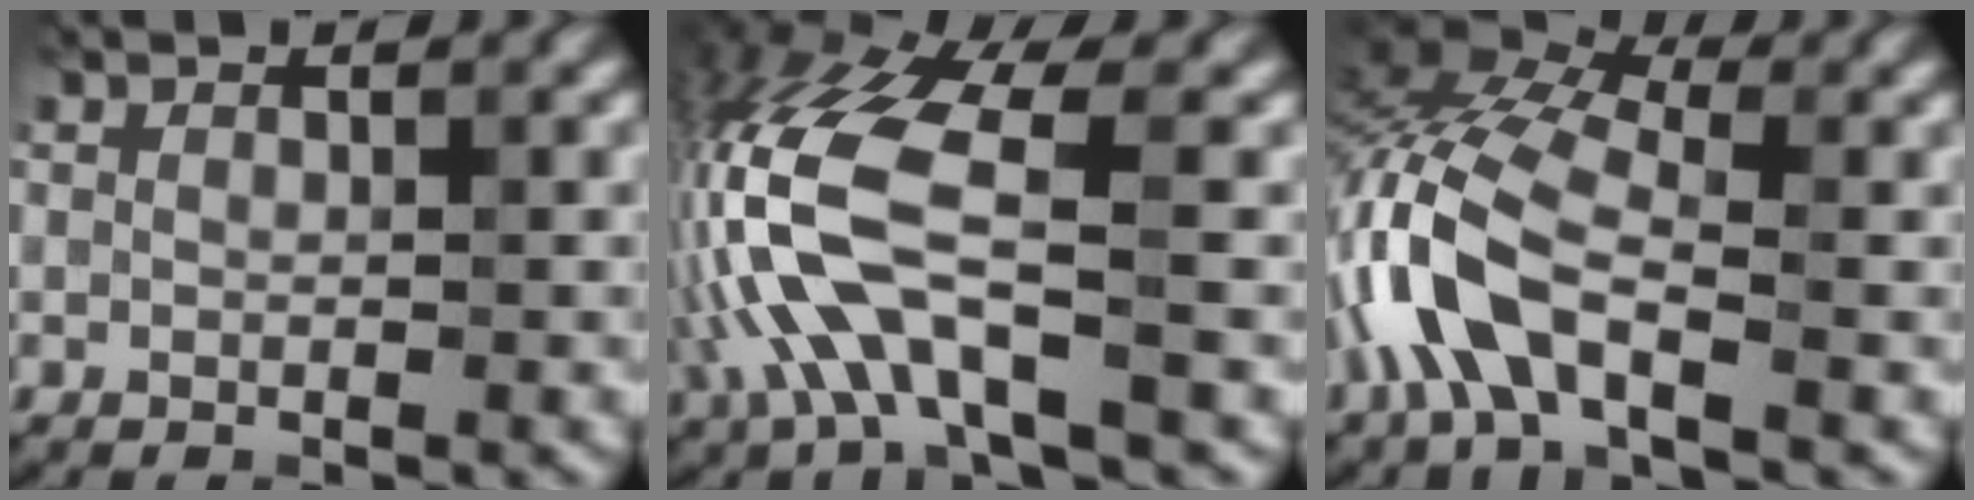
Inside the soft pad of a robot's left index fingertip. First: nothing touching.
{"total": 8.8, "force": [-2.2, 3.2, 7.9], "torque": [-0.190, 0.013, -0.048]}
{"total": 8.8, "force": [-2.9, 4.0, 7.3], "torque": [-0.172, 0.015, -0.076]}